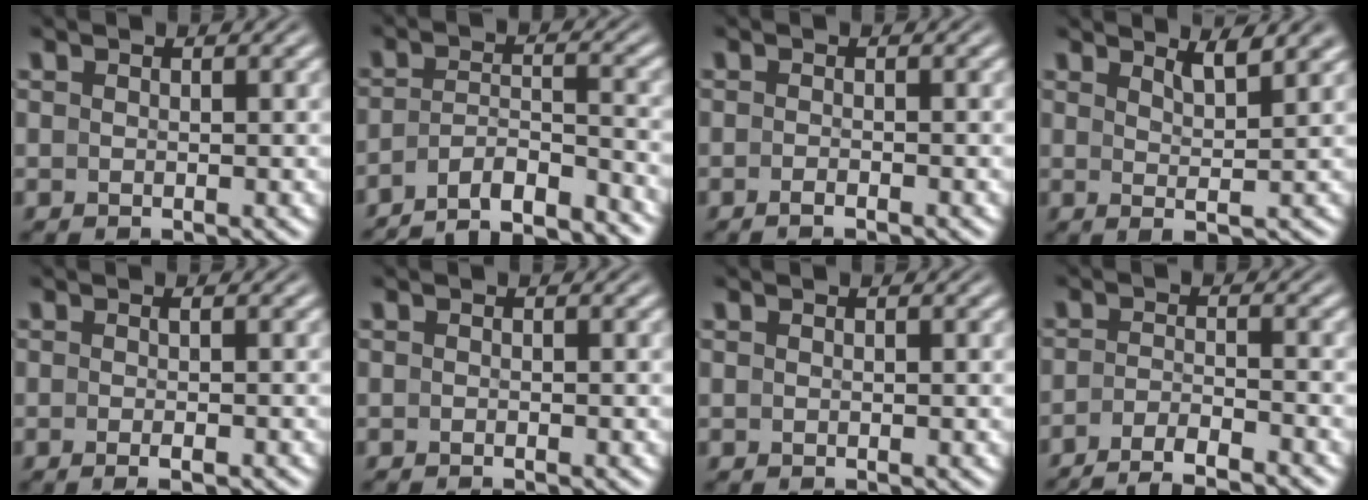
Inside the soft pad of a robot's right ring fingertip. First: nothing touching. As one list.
[{"total": 9.0, "force": [-7.8, 3.6, 2.5], "torque": [-0.047, -0.033, -0.121]}, {"total": 1.3, "force": [-1.2, -0.3, 0.5], "torque": [-0.010, 0.001, -0.023]}, {"total": 2.8, "force": [1.3, -0.4, 2.4], "torque": [-0.038, -0.013, 0.030]}, {"total": 1.8, "force": [-1.4, -0.3, 1.1], "torque": [-0.023, -0.003, -0.020]}, {"total": 0.7, "force": [-0.6, -0.4, 0.1], "torque": [0.000, 0.001, -0.012]}, {"total": 0.0}, {"total": 5.9, "force": [-5.4, 1.3, 2.1], "torque": [-0.030, -0.013, -0.080]}]